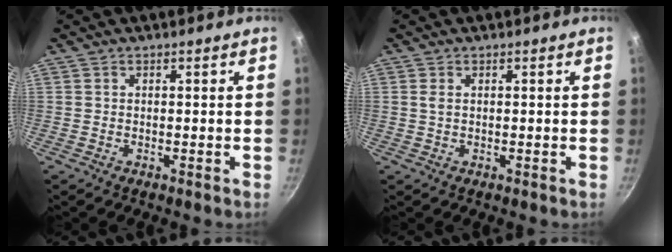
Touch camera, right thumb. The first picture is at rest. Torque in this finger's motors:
{"motor_torque": [-0.29, 0.52, 0.36, 0.21, 0.00]}